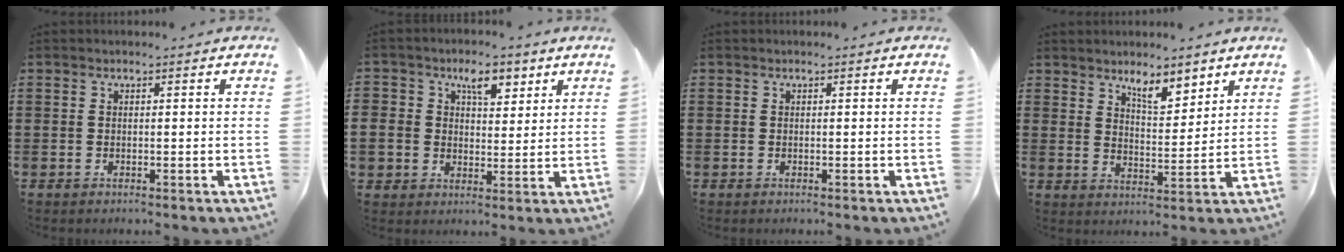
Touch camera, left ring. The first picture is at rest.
{"total": 5.4, "force": [2.6, 4.4, 1.8], "torque": [-0.052, 0.010, 0.042]}
{"total": 0.0}
{"total": 5.1, "force": [4.3, 1.0, 2.5], "torque": [-0.041, -0.017, 0.073]}